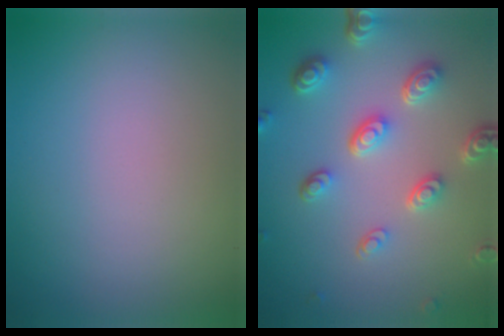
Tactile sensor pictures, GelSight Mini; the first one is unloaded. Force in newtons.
{"total": 5.4, "press": 4.0, "slide": 3.7}